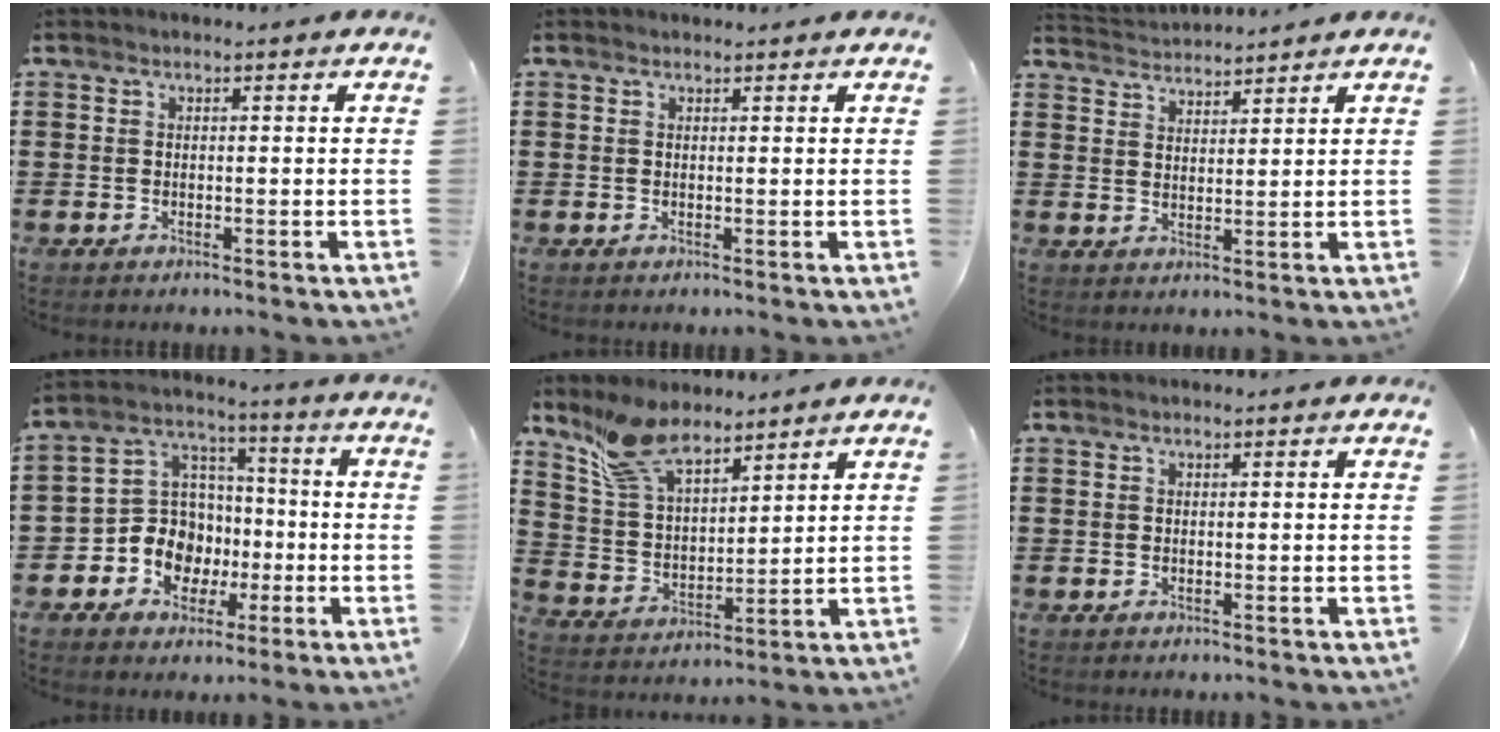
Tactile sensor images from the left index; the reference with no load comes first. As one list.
[{"total": 0.5, "force": [0.5, 0.2, 0.1], "torque": [-0.004, 0.001, 0.010]}, {"total": 2.9, "force": [2.9, -0.1, -0.5], "torque": [-0.002, -0.012, 0.052]}, {"total": 9.7, "force": [-2.8, 8.8, 3.0], "torque": [-0.099, 0.017, -0.049]}, {"total": 9.0, "force": [7.5, 2.9, 4.1], "torque": [-0.105, -0.016, 0.144]}, {"total": 0.0}]